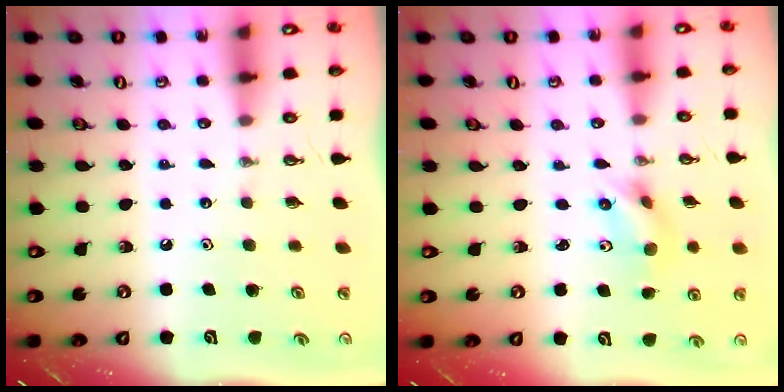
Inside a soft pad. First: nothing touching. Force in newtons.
{"total": 6.3, "press": 2.7, "slide": 5.7}